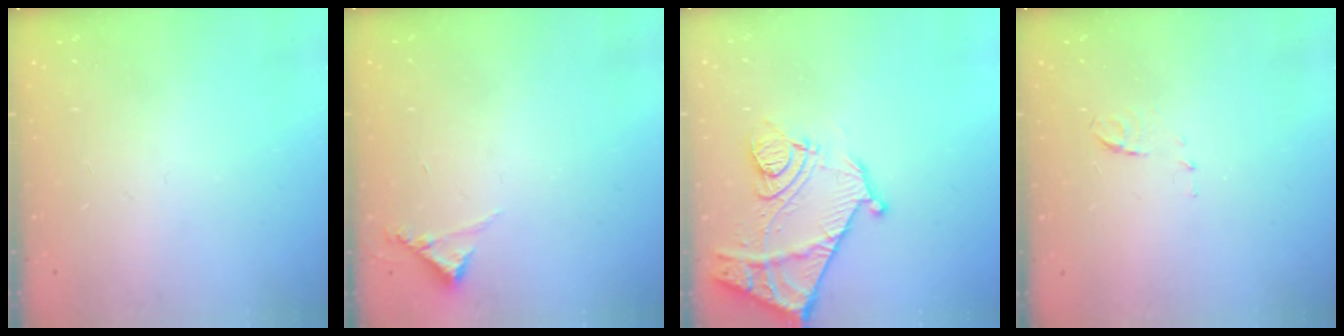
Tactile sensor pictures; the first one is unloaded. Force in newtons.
{"total": 3.8, "press": 3.8, "slide": 0.2}
{"total": 14.3, "press": 14.3, "slide": 1.4}
{"total": 6.2, "press": 6.2, "slide": 0.5}